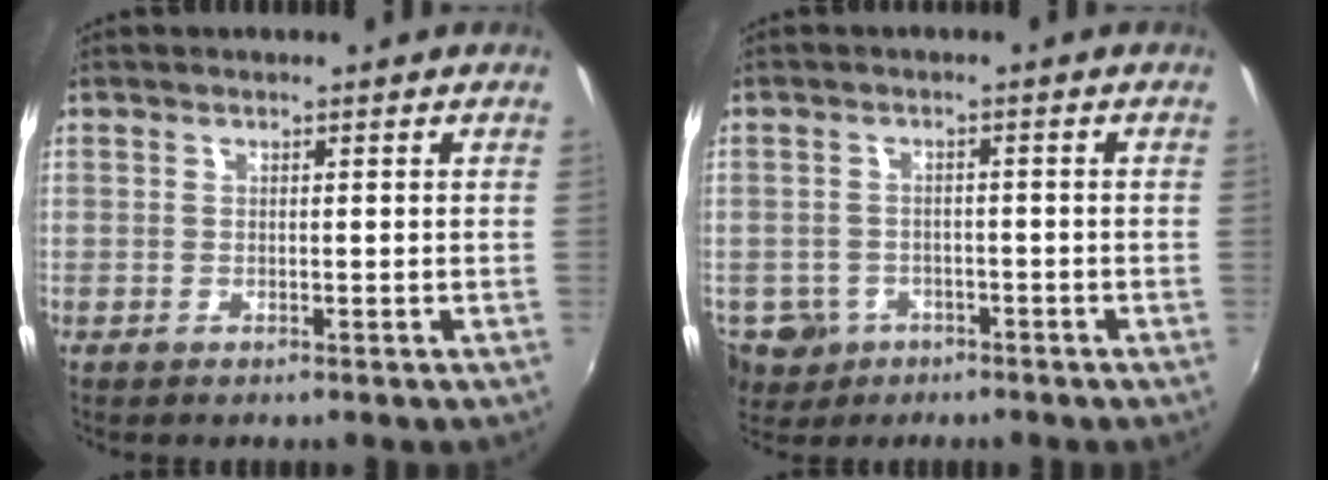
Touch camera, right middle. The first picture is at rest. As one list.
[{"total": 7.7, "force": [-3.8, 6.2, 2.5], "torque": [-0.077, -0.007, -0.056]}]